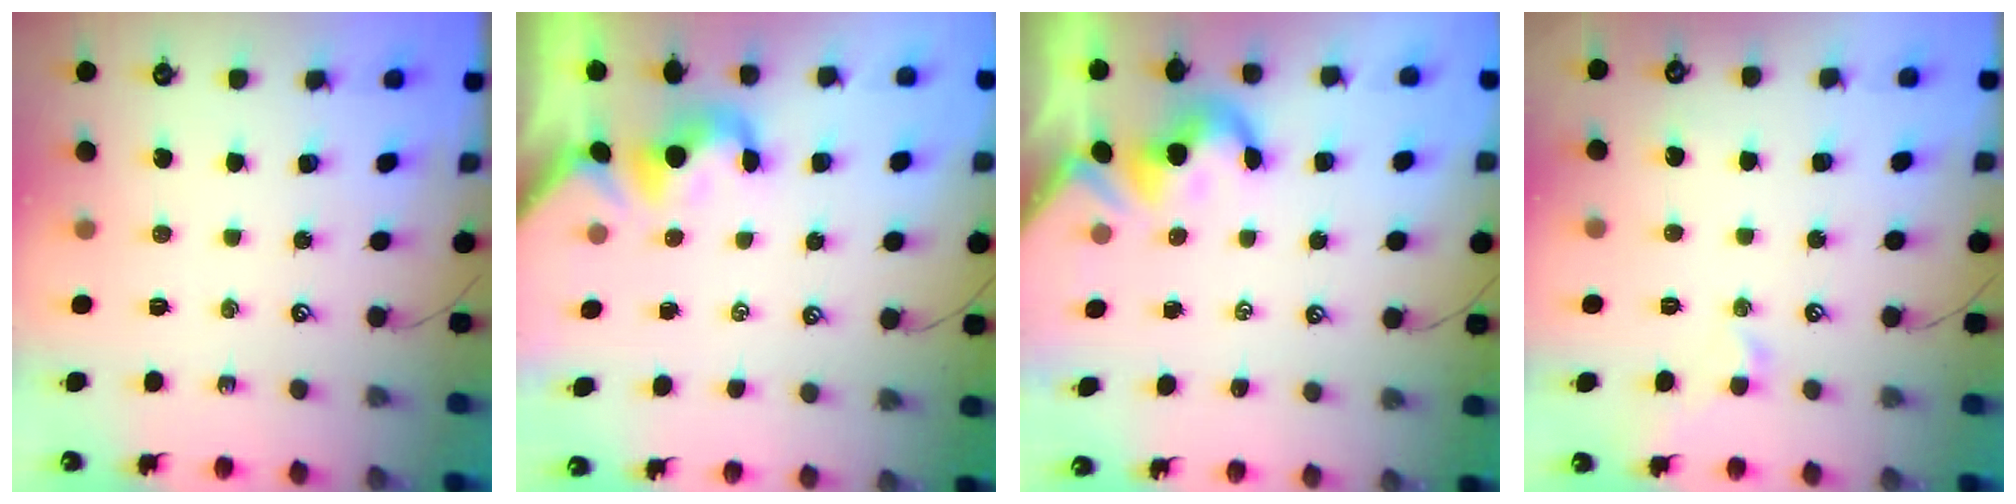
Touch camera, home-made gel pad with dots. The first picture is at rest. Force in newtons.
{"total": 1.0, "press": 0.9, "slide": 0.4}
{"total": 2.4, "press": 2.4, "slide": 0.3}
{"total": 2.1, "press": 2.0, "slide": 0.6}